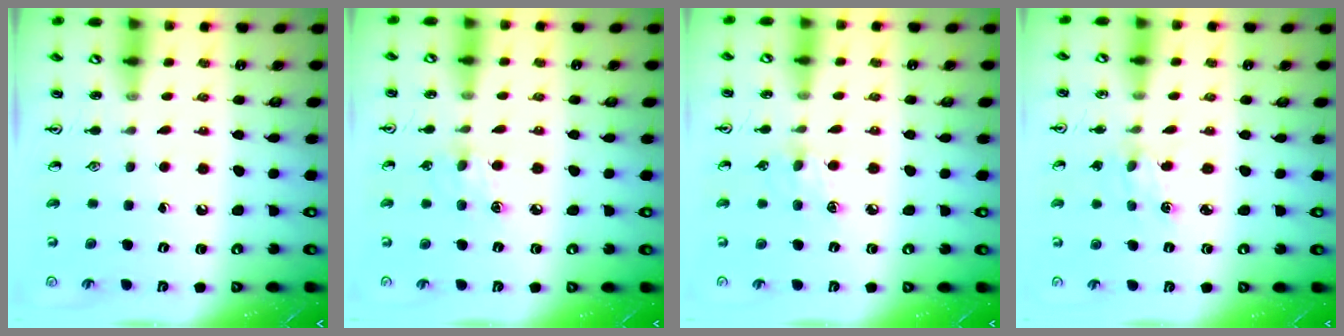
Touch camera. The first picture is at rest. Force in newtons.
{"total": 6.6, "press": 6.5, "slide": 0.7}
{"total": 6.6, "press": 6.5, "slide": 0.7}
{"total": 2.7, "press": 2.7, "slide": 0.4}